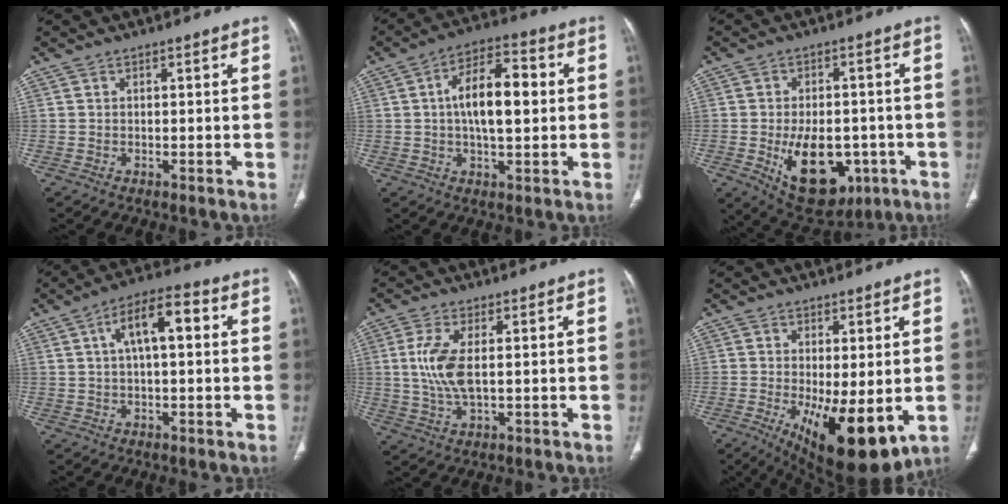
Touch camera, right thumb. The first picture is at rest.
{"total": 12.3, "force": [1.1, 5.4, 10.9], "torque": [-0.170, 0.019, 0.011]}
{"total": 15.7, "force": [-4.7, 9.6, 11.5], "torque": [-0.145, 0.008, -0.046]}
{"total": 9.2, "force": [2.0, 3.7, 8.2], "torque": [-0.135, 0.028, 0.024]}
{"total": 7.6, "force": [0.7, 3.0, 7.0], "torque": [-0.170, -0.004, 0.017]}
{"total": 14.4, "force": [-3.6, 5.4, 12.9], "torque": [-0.195, -0.030, -0.037]}